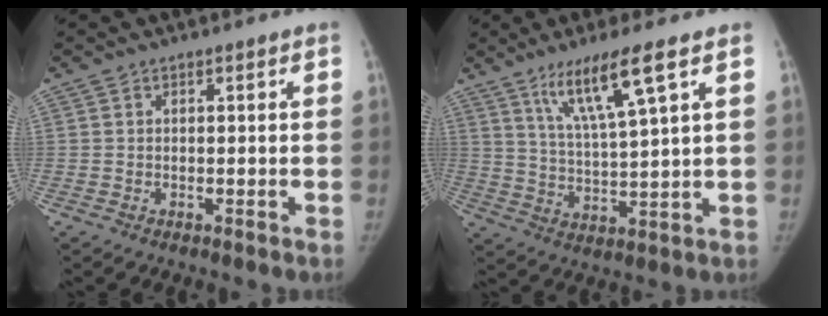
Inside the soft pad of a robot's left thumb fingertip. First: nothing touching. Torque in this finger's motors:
{"motor_torque": [0.42, -0.26, 1.19, -0.78, 0.04]}